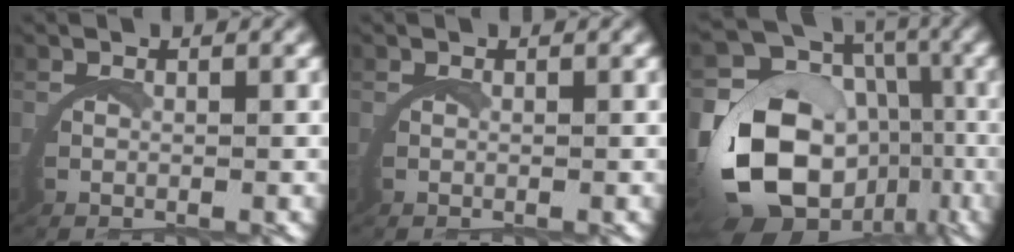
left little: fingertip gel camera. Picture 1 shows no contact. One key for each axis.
{"total": 0.0}
{"total": 13.1, "fx": -2.1, "fy": 10.3, "fz": 7.9, "tx": -0.152, "ty": -0.044, "tz": -0.028}